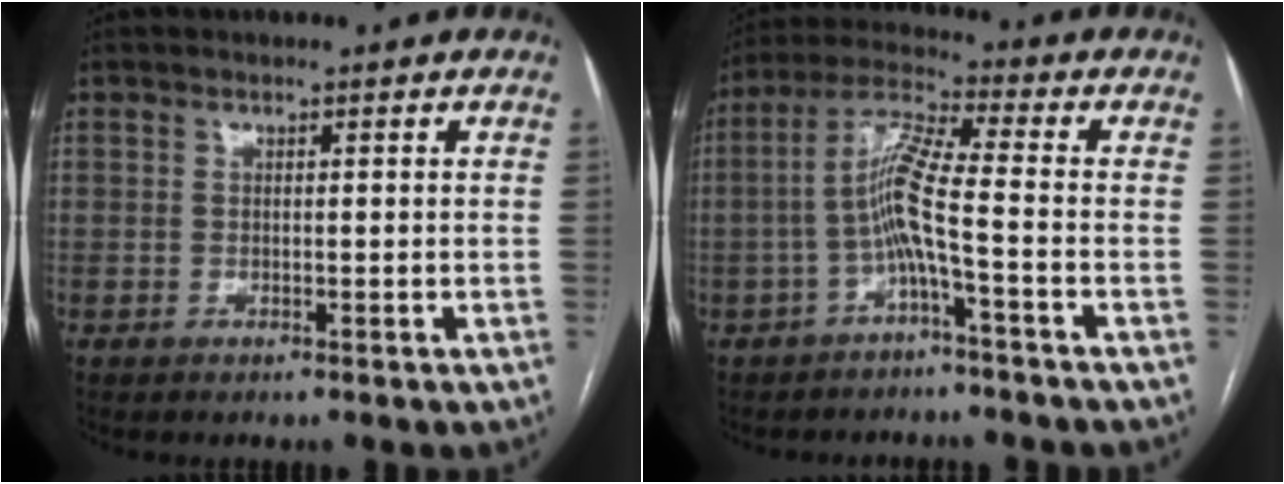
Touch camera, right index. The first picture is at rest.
{"total": 7.2, "force": [-2.1, -0.3, 6.9], "torque": [-0.139, 0.020, -0.041]}